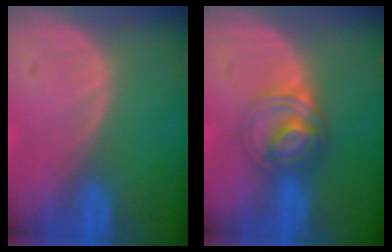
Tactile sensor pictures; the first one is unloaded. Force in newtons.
{"total": 6.1, "press": 5.4, "slide": 2.8}